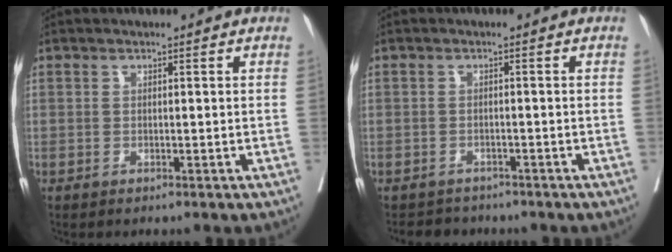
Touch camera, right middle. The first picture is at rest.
{"total": 3.4, "force": [-3.0, 1.5, -0.2], "torque": [-0.001, -0.002, -0.048]}